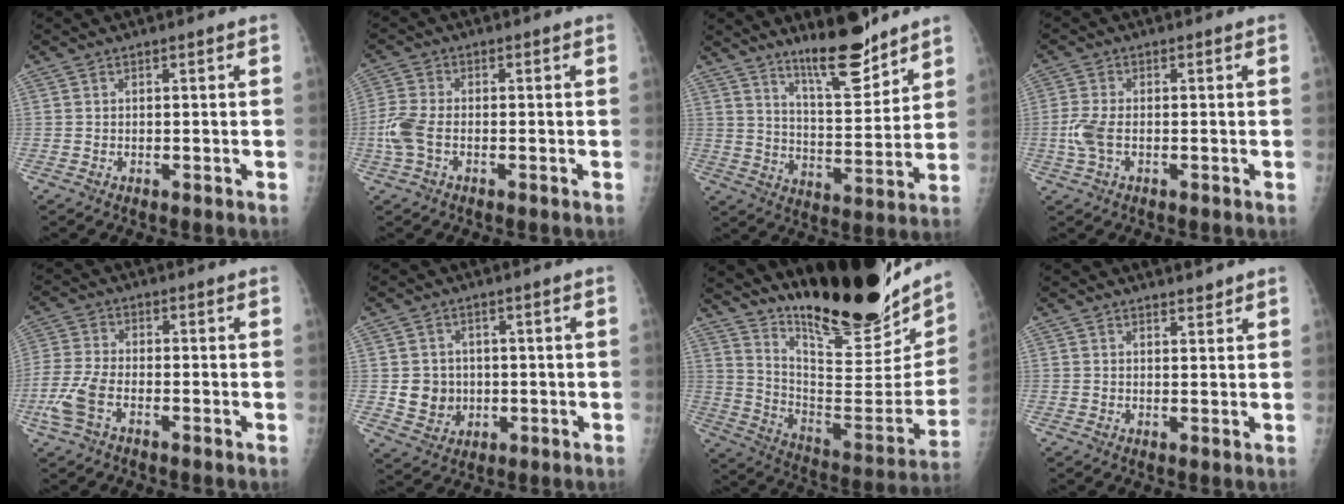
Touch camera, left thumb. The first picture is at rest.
{"total": 5.1, "force": [-1.2, 2.8, 4.1], "torque": [-0.107, 0.005, -0.031]}
{"total": 12.4, "force": [9.8, 2.9, 7.0], "torque": [-0.091, -0.079, 0.165]}
{"total": 4.3, "force": [-0.6, 2.3, 3.6], "torque": [-0.095, 0.002, -0.016]}
{"total": 6.6, "force": [-2.9, 3.2, 5.0], "torque": [-0.128, 0.008, -0.063]}
{"total": 5.7, "force": [0.1, 5.3, 2.1], "torque": [-0.002, 0.001, 0.011]}
{"total": 29.7, "force": [22.8, 6.8, 17.7], "torque": [-0.242, -0.135, 0.349]}
{"total": 1.6, "force": [1.6, 0.4, 0.2], "torque": [0.011, -0.014, 0.023]}